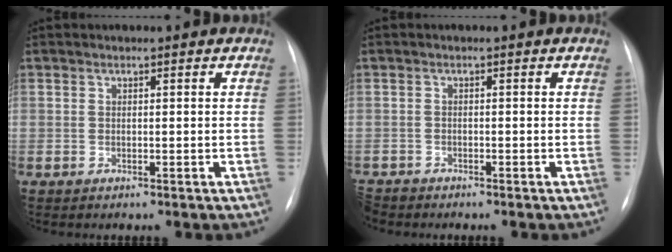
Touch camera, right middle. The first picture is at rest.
{"total": 2.5, "force": [-2.4, 0.9, 0.0], "torque": [-0.001, -0.005, -0.043]}